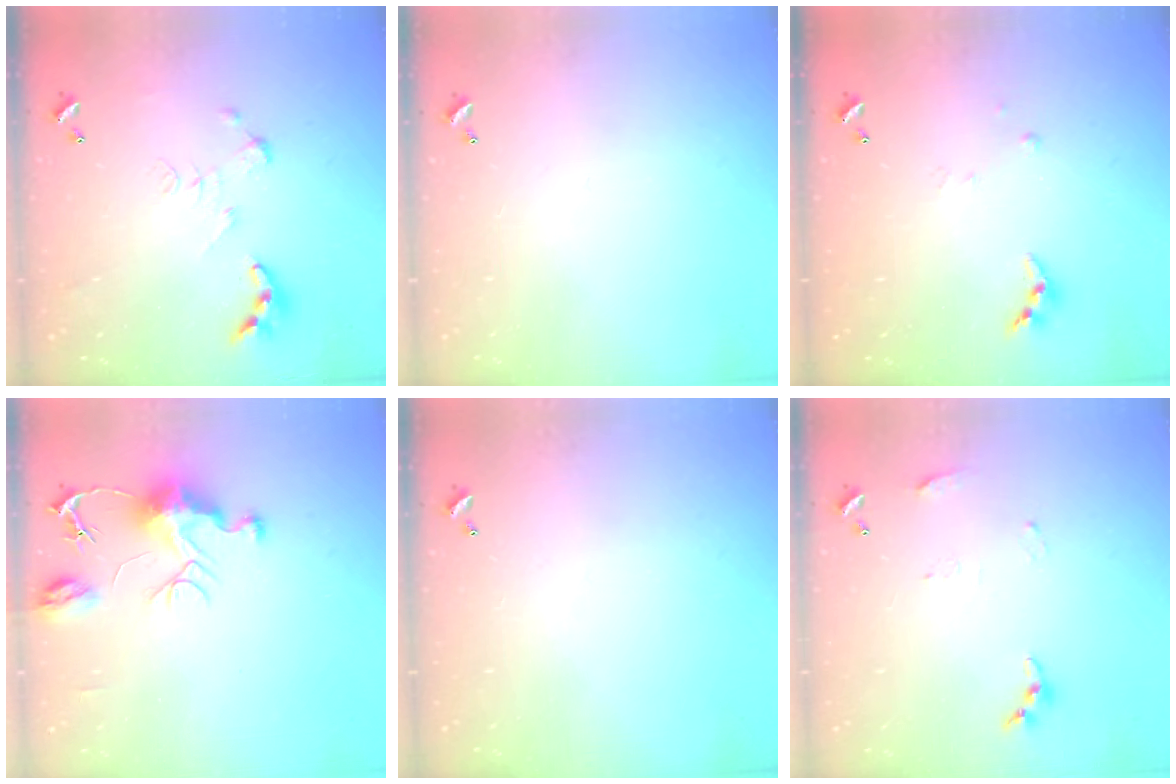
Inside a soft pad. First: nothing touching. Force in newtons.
{"total": 0.0}
{"total": 4.3, "press": 4.3, "slide": 0.4}
{"total": 9.2, "press": 9.2, "slide": 1.0}
{"total": 0.0}
{"total": 6.4, "press": 6.4, "slide": 0.7}